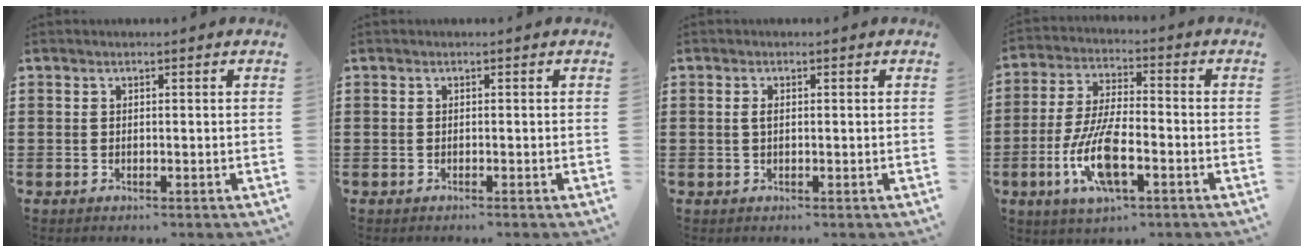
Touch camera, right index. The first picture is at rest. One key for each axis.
{"total": 0.0}
{"total": 1.2, "fx": 0.1, "fy": 0.5, "fz": 1.1, "tx": -0.024, "ty": 0.003, "tz": 0.000}
{"total": 11.1, "fx": -4.0, "fy": 3.8, "fz": 9.6, "tx": -0.212, "ty": -0.009, "tz": -0.076}